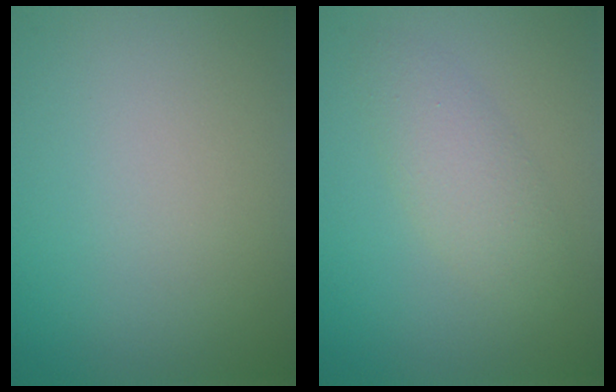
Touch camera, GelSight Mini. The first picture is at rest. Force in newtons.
{"total": 2.7, "press": 2.7, "slide": 0.1}